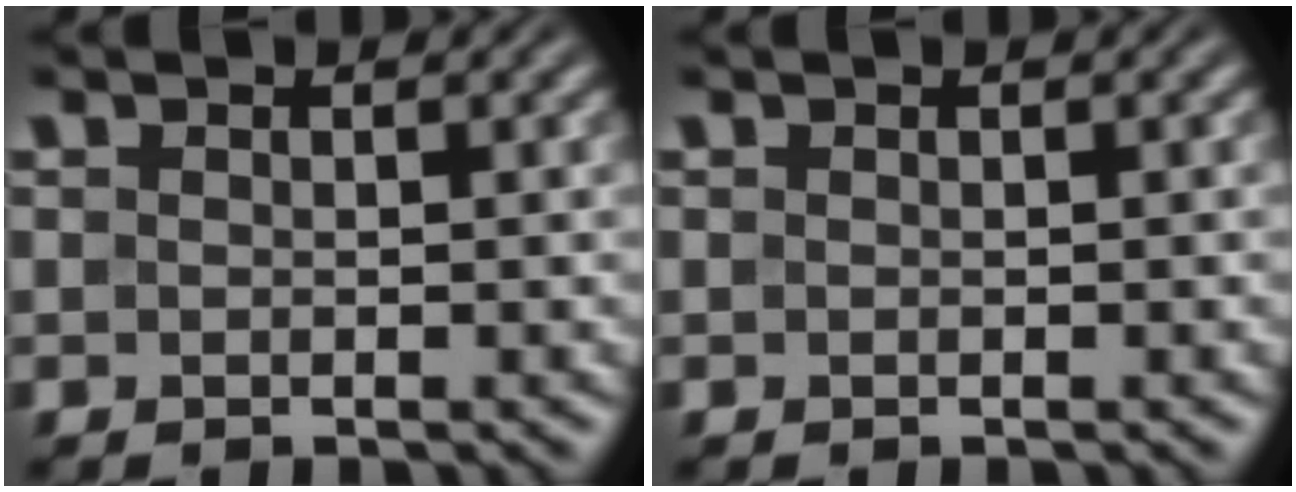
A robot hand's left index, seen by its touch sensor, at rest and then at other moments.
{"total": 0.0}